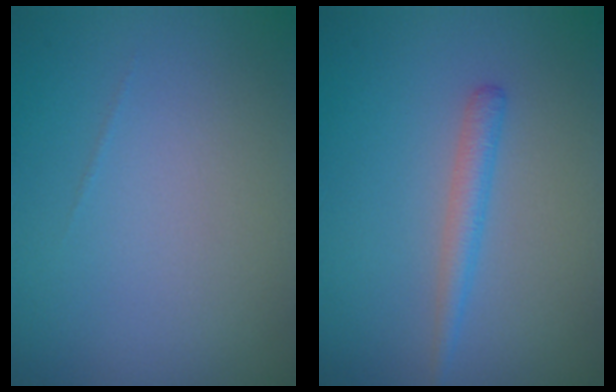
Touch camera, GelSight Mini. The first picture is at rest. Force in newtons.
{"total": 1.7, "press": 1.7, "slide": 0.1}